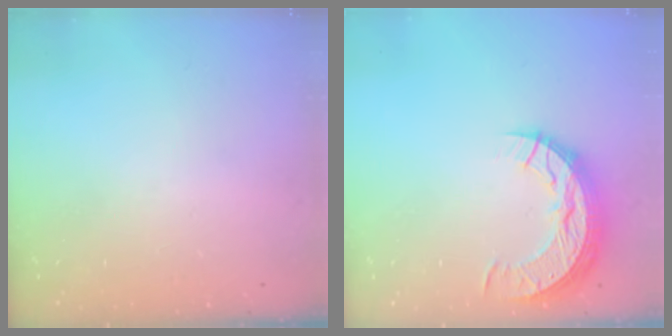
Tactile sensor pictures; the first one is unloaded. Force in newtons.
{"total": 12.2, "press": 12.2, "slide": 0.9}